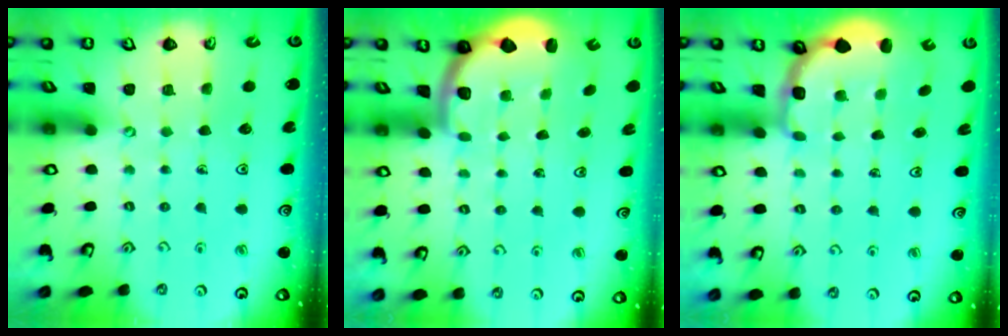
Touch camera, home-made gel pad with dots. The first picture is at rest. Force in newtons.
{"total": 1.8, "press": 1.8, "slide": 0.5}
{"total": 2.8, "press": 2.3, "slide": 1.7}